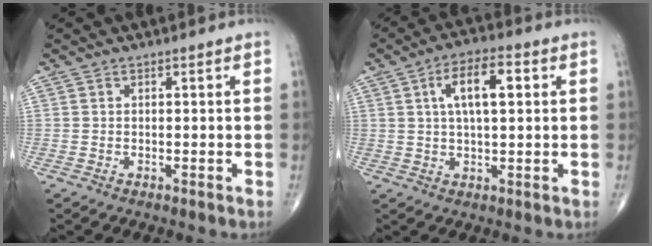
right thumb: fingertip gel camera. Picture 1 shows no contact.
{"total": 9.1, "force": [2.4, 3.7, 8.0], "torque": [-0.129, 0.011, 0.034]}